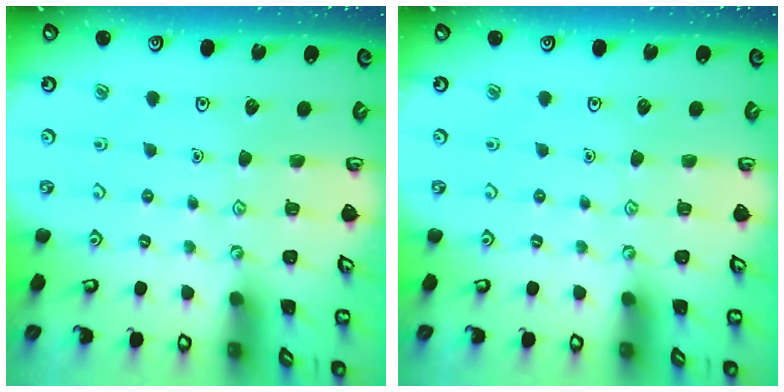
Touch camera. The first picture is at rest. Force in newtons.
{"total": 0.0}